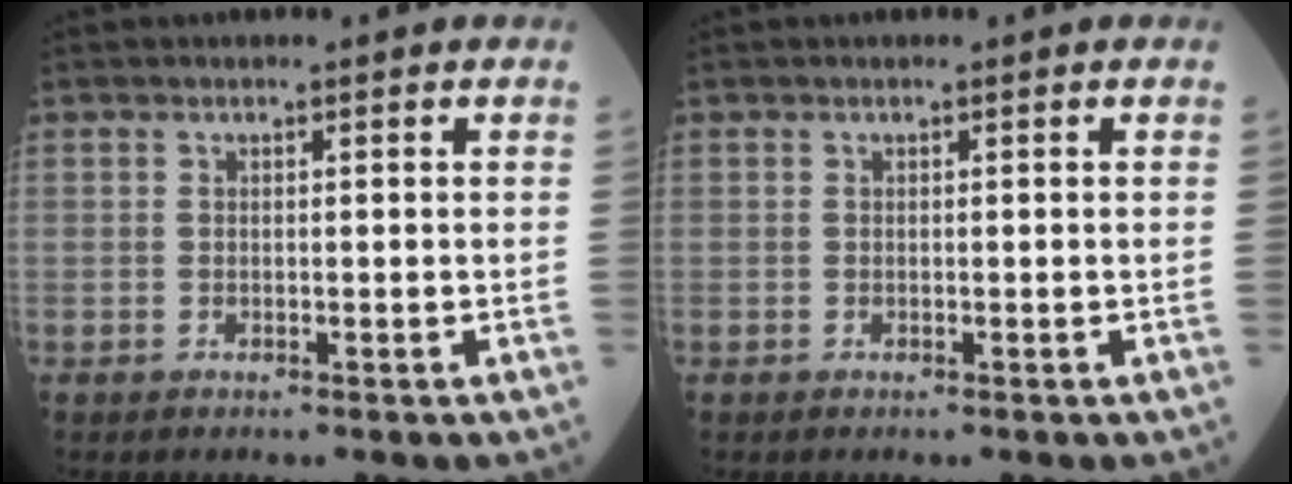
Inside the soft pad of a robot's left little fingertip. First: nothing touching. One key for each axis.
{"total": 0.0}